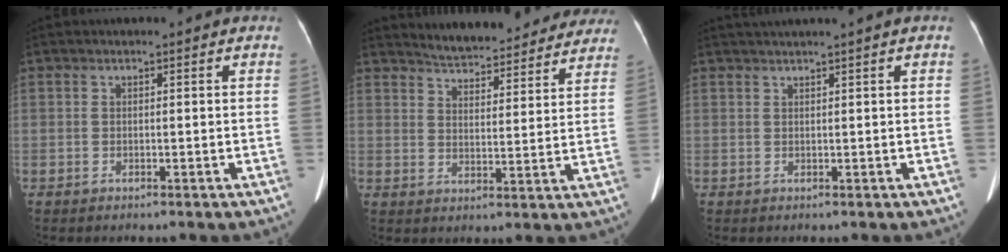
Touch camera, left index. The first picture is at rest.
{"total": 18.3, "force": [17.1, 4.3, 4.9], "torque": [-0.055, -0.007, 0.213]}
{"total": 2.7, "force": [2.0, -0.9, 1.5], "torque": [-0.025, 0.014, 0.041]}